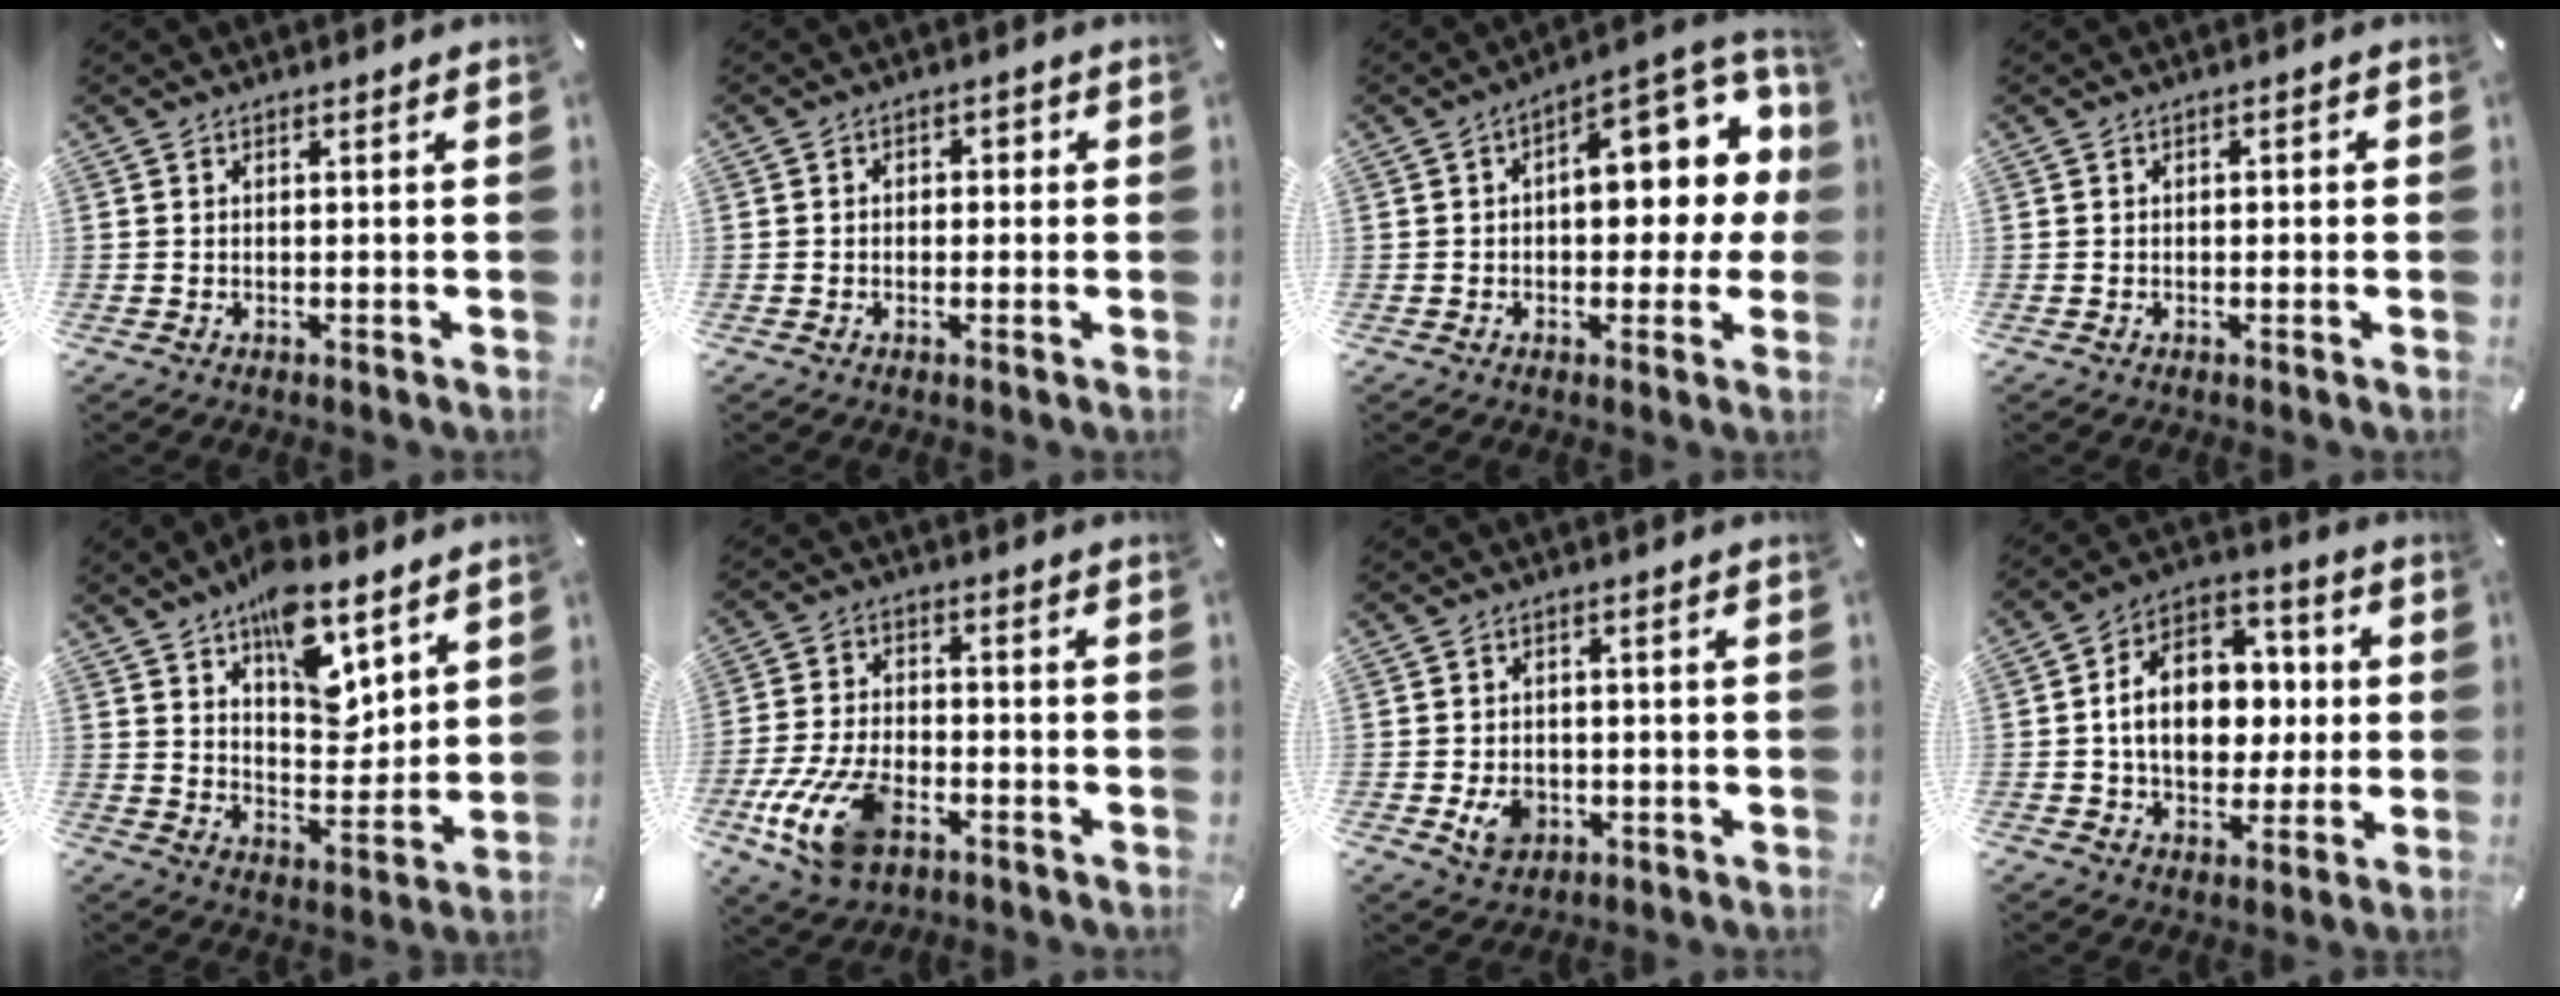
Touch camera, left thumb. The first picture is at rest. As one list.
[{"total": 2.2, "force": [-1.0, 1.6, 1.0], "torque": [-0.019, 0.013, -0.024]}, {"total": 15.7, "force": [3.5, 8.7, 12.5], "torque": [-0.141, -0.027, 0.055]}, {"total": 1.2, "force": [-0.6, 0.7, 0.7], "torque": [-0.013, 0.005, -0.014]}, {"total": 14.3, "force": [9.0, 7.5, 8.2], "torque": [-0.107, -0.060, 0.157]}, {"total": 14.0, "force": [-6.3, 7.8, 9.8], "torque": [-0.203, 0.021, -0.107]}, {"total": 5.8, "force": [-1.5, 4.7, 3.1], "torque": [-0.055, -0.002, -0.028]}, {"total": 14.3, "force": [-0.2, 11.1, 9.0], "torque": [-0.152, 0.005, 0.000]}]